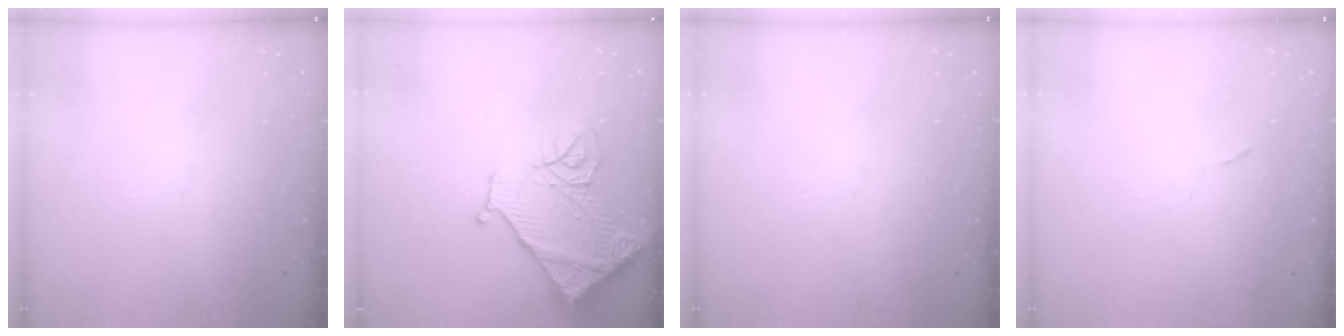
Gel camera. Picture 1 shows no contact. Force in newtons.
{"total": 16.3, "press": 16.2, "slide": 1.9}
{"total": 0.0}
{"total": 5.3, "press": 5.3, "slide": 0.5}